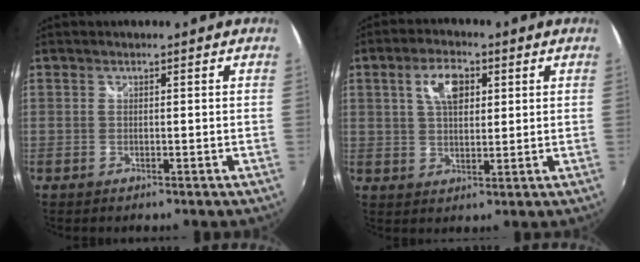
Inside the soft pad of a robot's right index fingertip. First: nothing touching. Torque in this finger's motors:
{"motor_torque": [1.14, 0.43, 0.43, 0.11]}